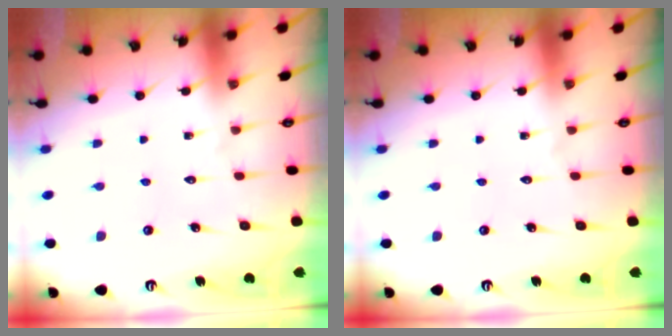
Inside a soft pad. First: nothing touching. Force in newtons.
{"total": 0.0}